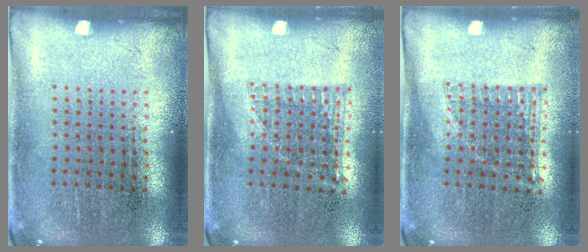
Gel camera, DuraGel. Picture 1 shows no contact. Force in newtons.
{"total": 0.9, "press": 0.8, "slide": 0.2}
{"total": 0.9, "press": 0.8, "slide": 0.2}